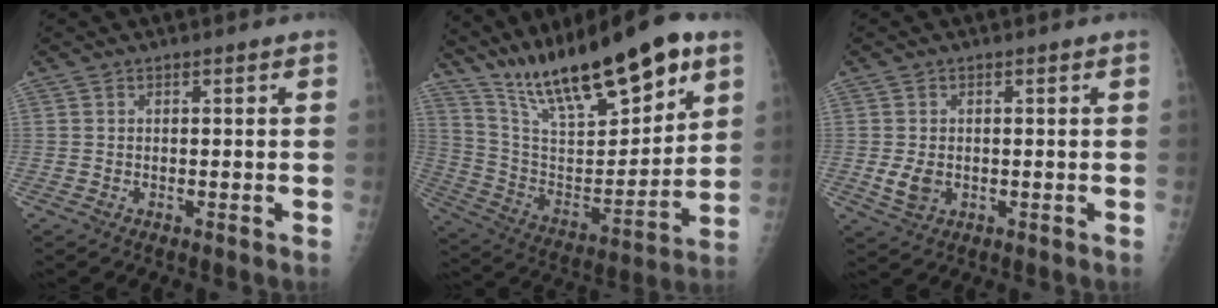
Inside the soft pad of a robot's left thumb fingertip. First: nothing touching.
{"total": 26.1, "force": [17.1, 7.8, 18.2], "torque": [-0.272, -0.054, 0.303]}
{"total": 3.6, "force": [-0.4, 2.6, 2.5], "torque": [-0.046, -0.005, 0.000]}